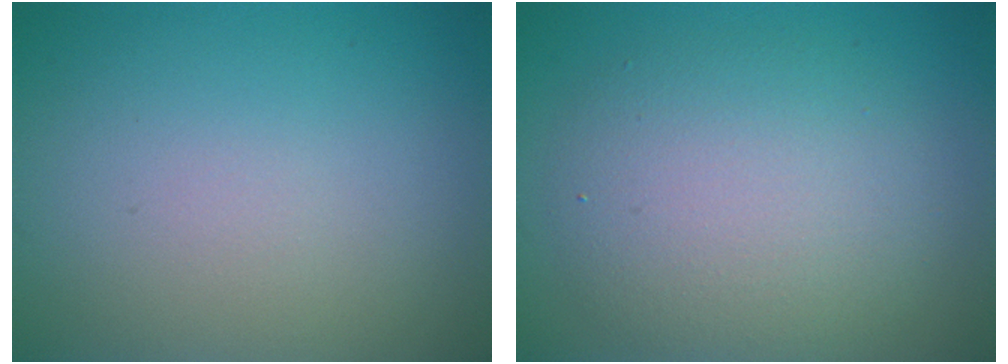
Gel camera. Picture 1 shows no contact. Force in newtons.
{"total": 5.7, "press": 5.7, "slide": 0.3}